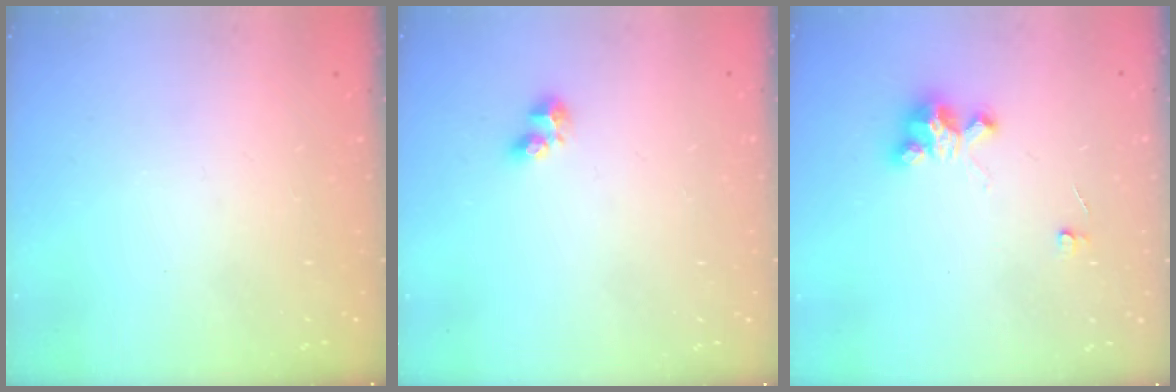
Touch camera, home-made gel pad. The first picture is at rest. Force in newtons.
{"total": 1.6, "press": 1.5, "slide": 0.6}
{"total": 3.9, "press": 3.9, "slide": 0.1}